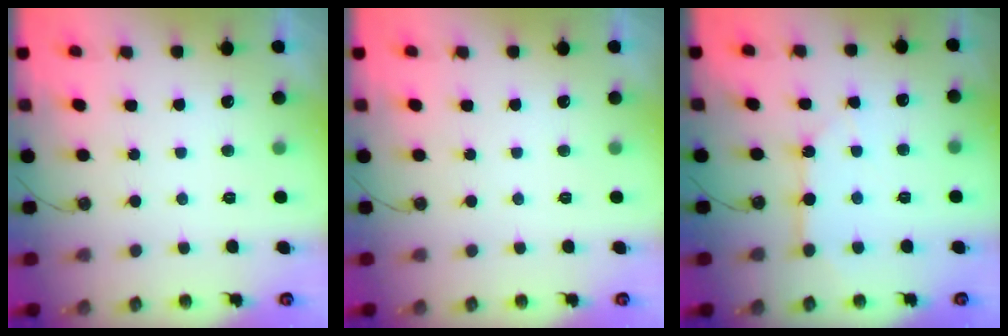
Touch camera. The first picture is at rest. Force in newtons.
{"total": 0.0}
{"total": 4.5, "press": 4.4, "slide": 0.2}